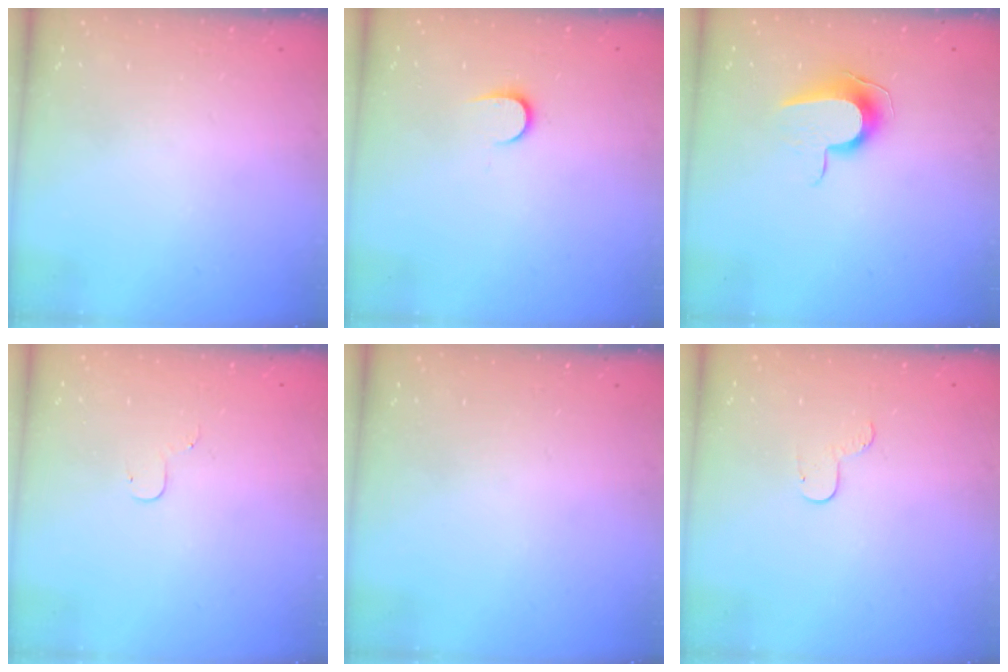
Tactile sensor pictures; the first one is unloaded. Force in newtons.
{"total": 6.4, "press": 6.4, "slide": 0.6}
{"total": 9.4, "press": 9.4, "slide": 0.5}
{"total": 3.3, "press": 3.3, "slide": 0.3}
{"total": 0.0}
{"total": 4.9, "press": 4.9, "slide": 0.5}